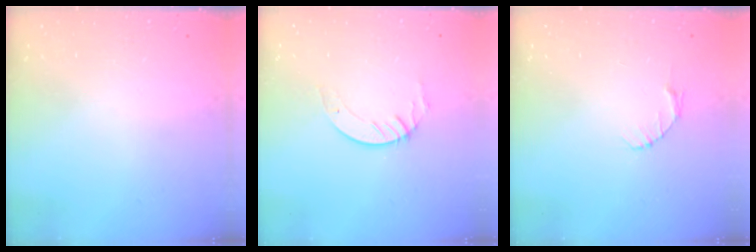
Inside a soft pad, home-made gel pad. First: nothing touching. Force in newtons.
{"total": 4.5, "press": 4.4, "slide": 0.4}
{"total": 2.6, "press": 2.6, "slide": 0.3}